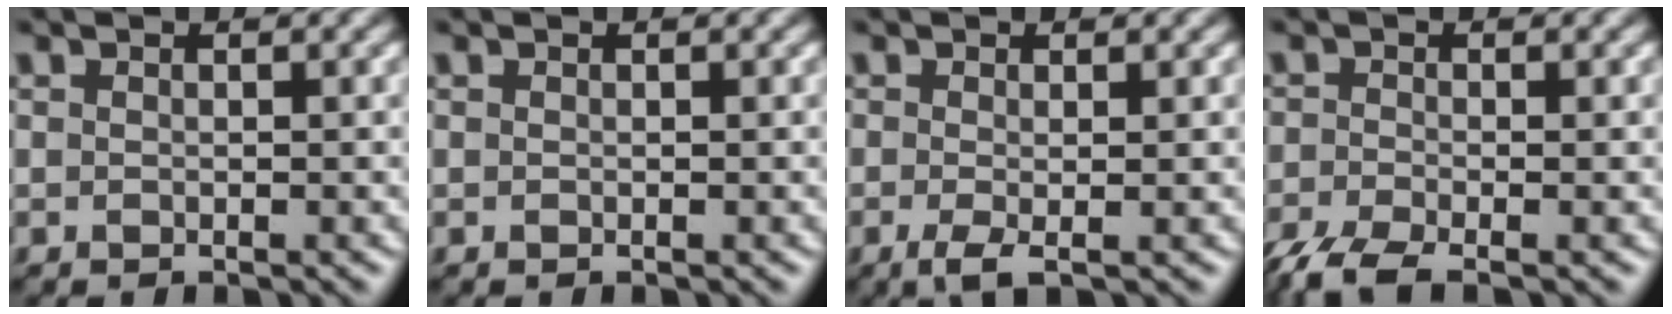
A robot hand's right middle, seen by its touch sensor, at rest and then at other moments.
{"total": 0.0}
{"total": 1.8, "force": [-0.6, 0.4, 1.7], "torque": [-0.037, -0.009, -0.014]}
{"total": 4.2, "force": [-3.1, 1.1, 2.6], "torque": [-0.057, -0.014, -0.073]}